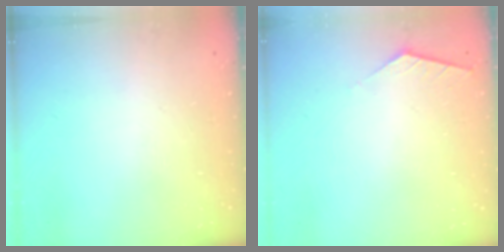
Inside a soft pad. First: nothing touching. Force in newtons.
{"total": 2.1, "press": 2.0, "slide": 0.4}